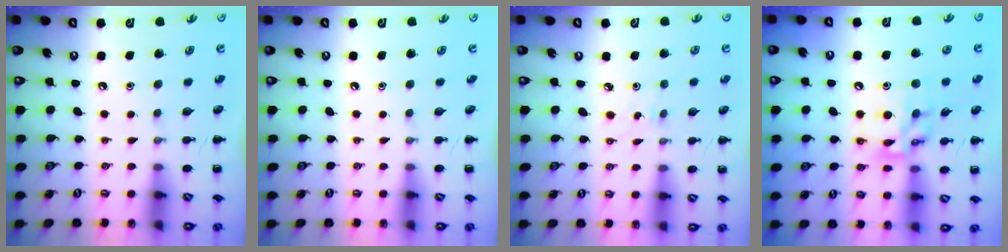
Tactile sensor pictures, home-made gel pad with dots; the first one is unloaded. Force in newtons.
{"total": 0.0}
{"total": 2.1, "press": 2.0, "slide": 0.7}
{"total": 13.8, "press": 13.6, "slide": 2.3}